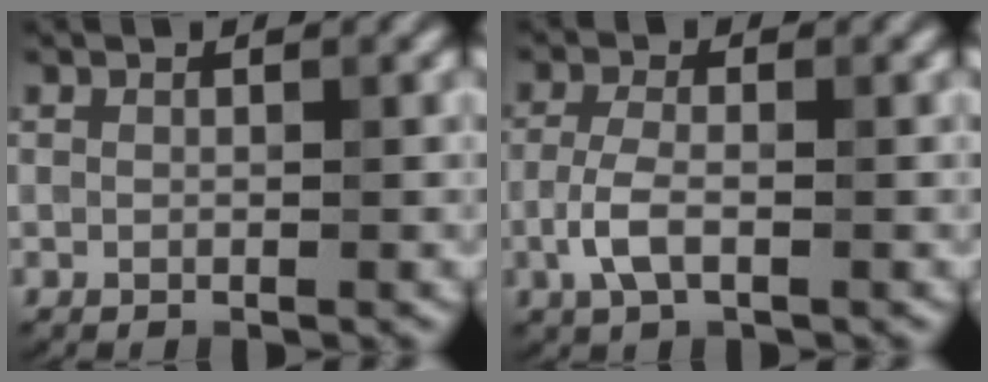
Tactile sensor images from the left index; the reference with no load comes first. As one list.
[{"total": 2.9, "force": [-1.1, 1.0, 2.5], "torque": [-0.060, 0.005, -0.024]}]